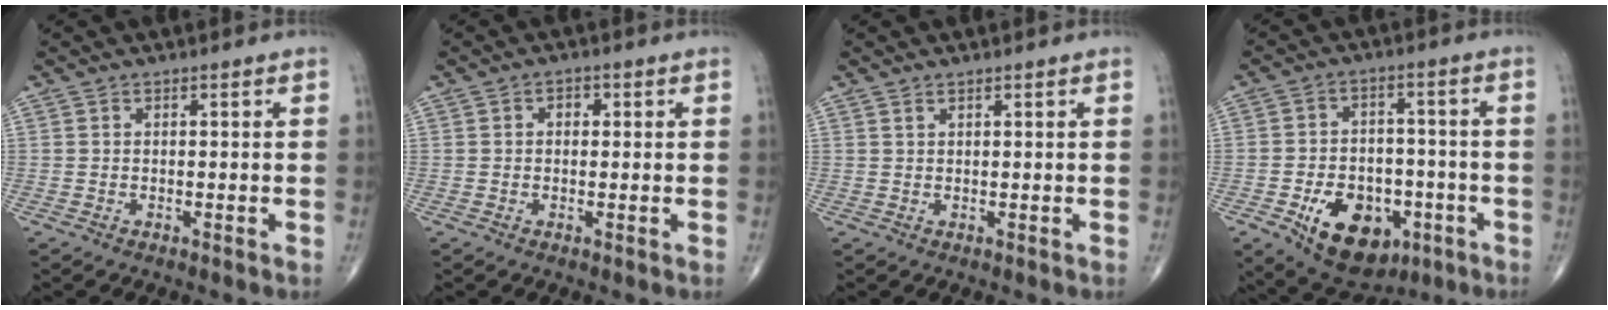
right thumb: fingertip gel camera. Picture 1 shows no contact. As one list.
[{"total": 1.9, "force": [0.4, 1.4, 1.2], "torque": [-0.007, 0.003, 0.002]}, {"total": 0.7, "force": [0.6, 0.1, 0.3], "torque": [-0.007, -0.001, 0.012]}, {"total": 14.8, "force": [-6.2, 9.6, 9.4], "torque": [-0.109, 0.023, -0.085]}]